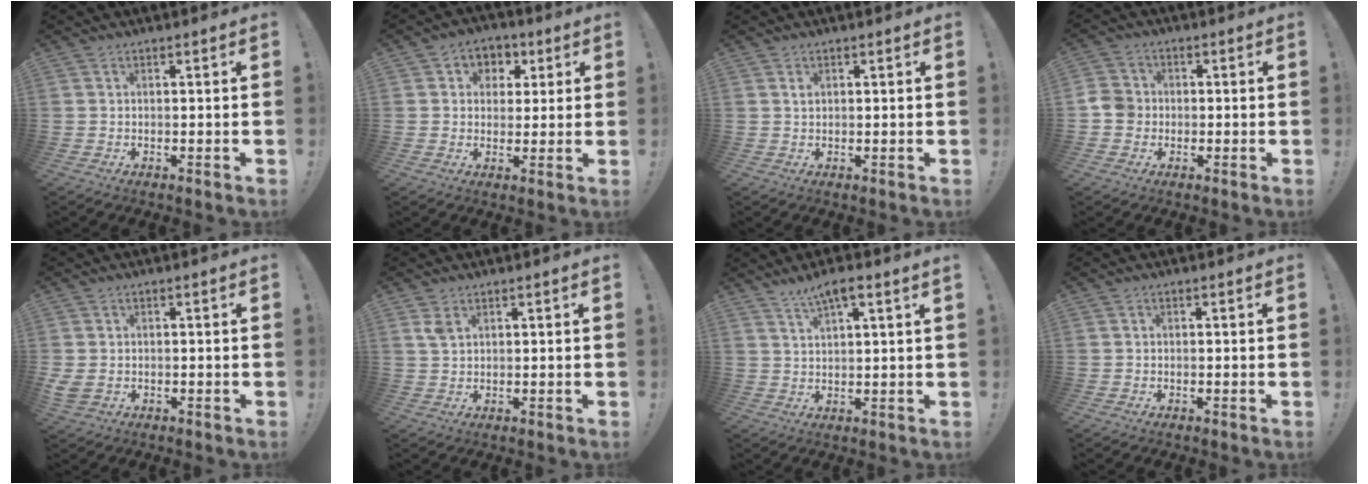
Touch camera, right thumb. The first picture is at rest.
{"total": 6.1, "force": [0.5, 5.9, 1.5], "torque": [-0.013, 0.004, 0.013]}
{"total": 1.0, "force": [0.5, 0.6, 0.6], "torque": [-0.008, -0.001, 0.008]}
{"total": 5.8, "force": [-1.2, 5.3, 2.0], "torque": [-0.036, 0.014, -0.024]}
{"total": 2.6, "force": [0.2, 2.0, 1.7], "torque": [-0.043, -0.003, 0.003]}
{"total": 2.8, "force": [1.7, 1.4, 1.8], "torque": [-0.027, -0.008, 0.029]}
{"total": 5.7, "force": [3.8, 0.5, 4.2], "torque": [-0.077, -0.011, 0.063]}
{"total": 0.0}